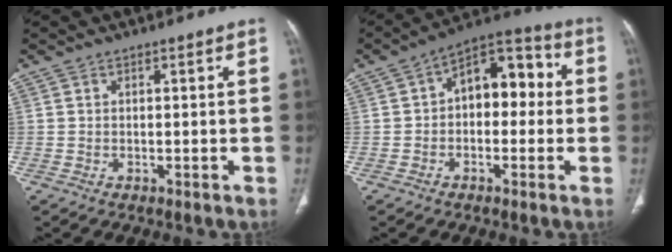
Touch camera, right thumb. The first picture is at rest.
{"total": 11.7, "force": [0.8, 7.2, 9.2], "torque": [-0.088, 0.042, -0.004]}